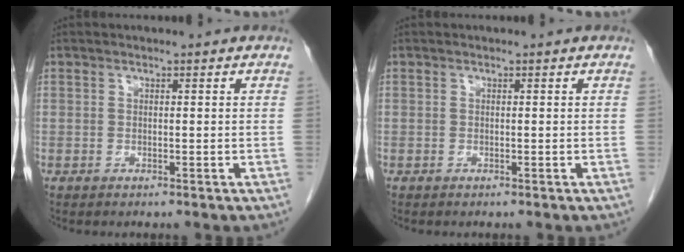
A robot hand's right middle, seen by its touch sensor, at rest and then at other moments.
{"total": 0.0}